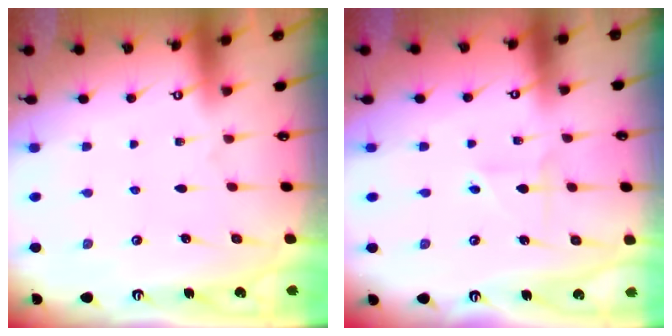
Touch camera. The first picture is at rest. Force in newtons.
{"total": 2.0, "press": 2.0, "slide": 0.5}